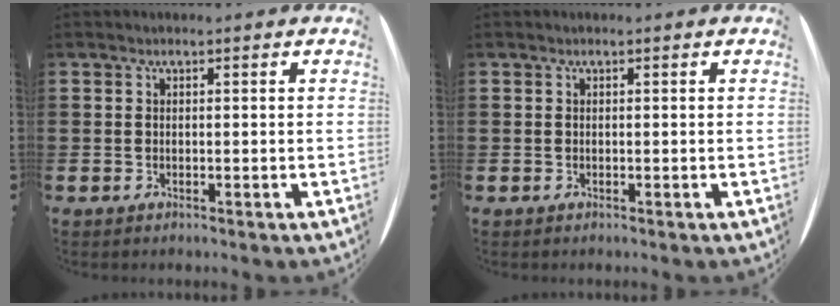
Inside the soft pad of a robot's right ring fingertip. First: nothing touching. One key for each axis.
{"total": 0.0}